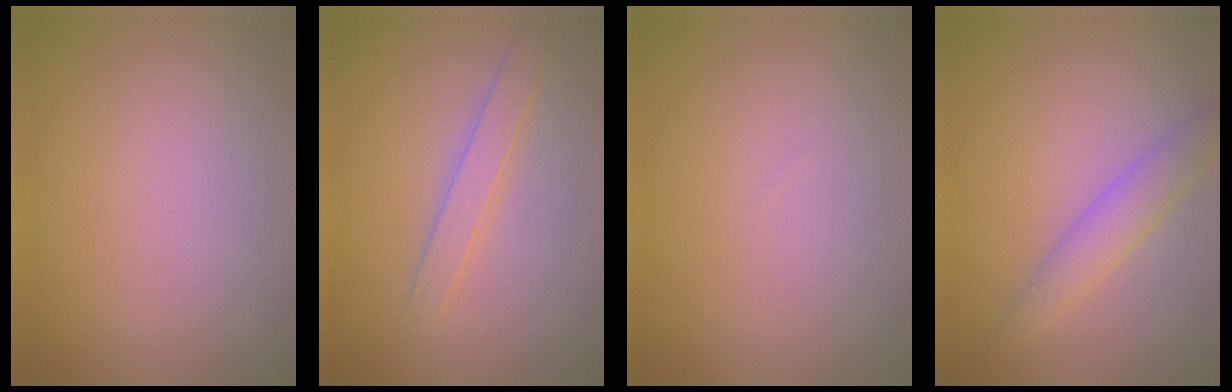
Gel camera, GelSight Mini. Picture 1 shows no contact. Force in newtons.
{"total": 2.0, "press": 2.0, "slide": 0.1}
{"total": 0.0}
{"total": 2.8, "press": 2.8, "slide": 0.1}